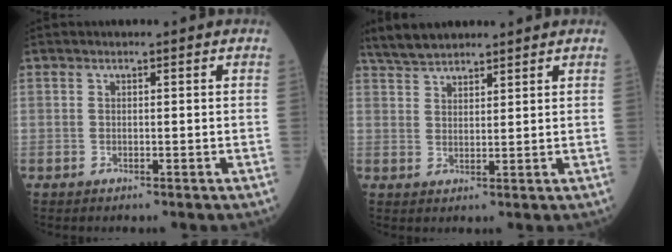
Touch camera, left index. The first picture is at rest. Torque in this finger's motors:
{"motor_torque": [0.11, -0.03, 0.09, 0.03]}